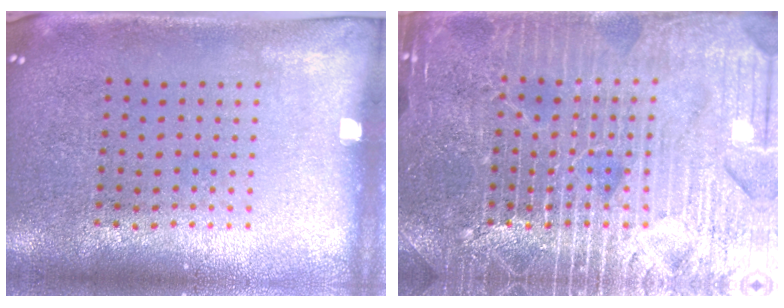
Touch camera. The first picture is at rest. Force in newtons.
{"total": 7.2, "press": 7.1, "slide": 1.0}